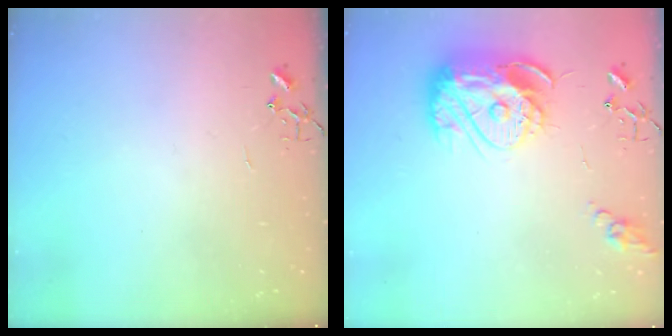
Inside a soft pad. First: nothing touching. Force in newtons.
{"total": 16.9, "press": 16.8, "slide": 1.7}